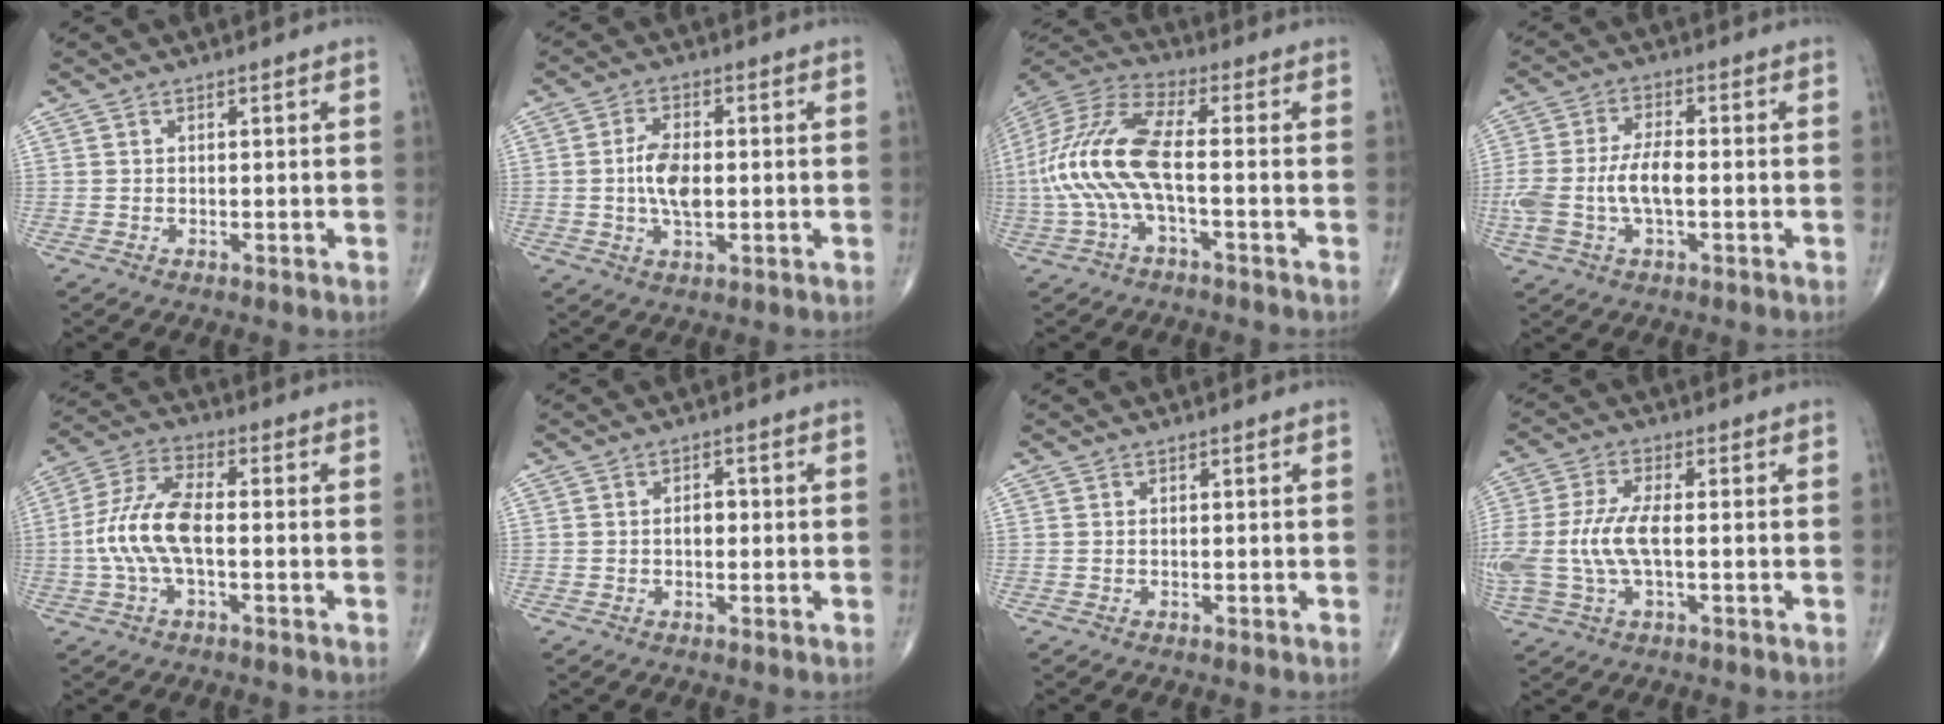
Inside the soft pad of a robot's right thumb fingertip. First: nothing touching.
{"total": 7.2, "force": [-0.3, 3.7, 6.1], "torque": [-0.116, 0.002, -0.009]}
{"total": 15.2, "force": [-2.0, 5.0, 14.2], "torque": [-0.331, 0.038, -0.044]}
{"total": 9.4, "force": [-1.4, 4.2, 8.3], "torque": [-0.193, 0.021, -0.025]}
{"total": 10.6, "force": [-1.4, 4.4, 9.5], "torque": [-0.217, 0.032, -0.031]}
{"total": 2.2, "force": [-0.2, 1.4, 1.7], "torque": [-0.018, 0.006, -0.007]}
{"total": 0.0}
{"total": 10.9, "force": [-0.9, 4.5, 9.9], "torque": [-0.251, 0.010, -0.015]}